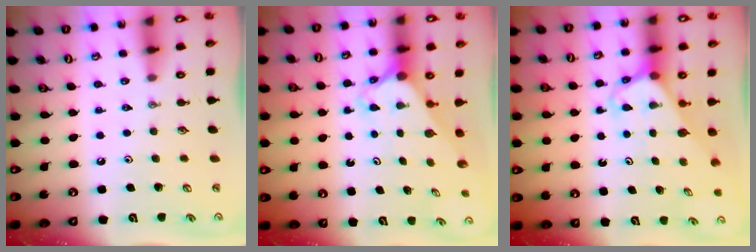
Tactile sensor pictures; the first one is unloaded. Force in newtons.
{"total": 2.3, "press": 2.3, "slide": 0.2}
{"total": 3.4, "press": 3.4, "slide": 0.2}